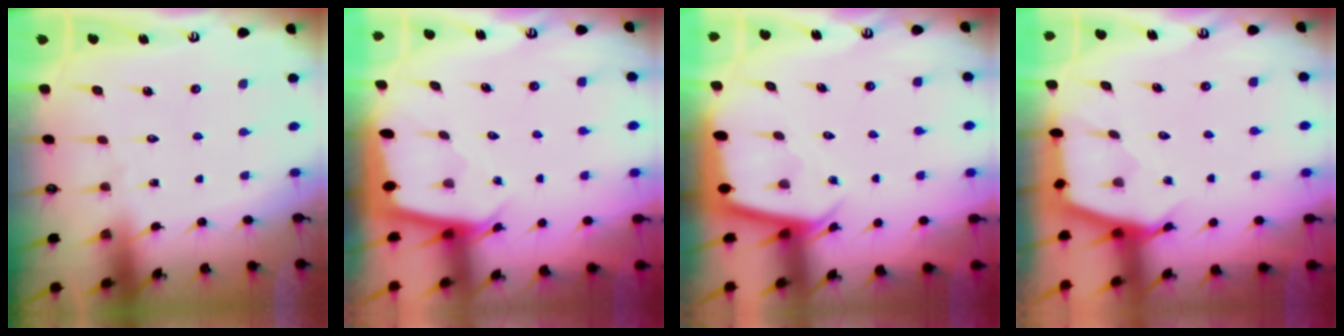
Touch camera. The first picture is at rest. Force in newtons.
{"total": 2.1, "press": 2.1, "slide": 0.1}
{"total": 2.3, "press": 2.3, "slide": 0.1}
{"total": 2.4, "press": 2.4, "slide": 0.2}